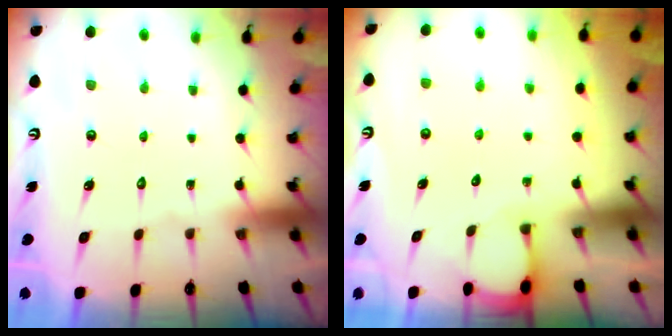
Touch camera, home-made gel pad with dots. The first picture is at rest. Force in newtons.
{"total": 0.9, "press": 0.8, "slide": 0.2}